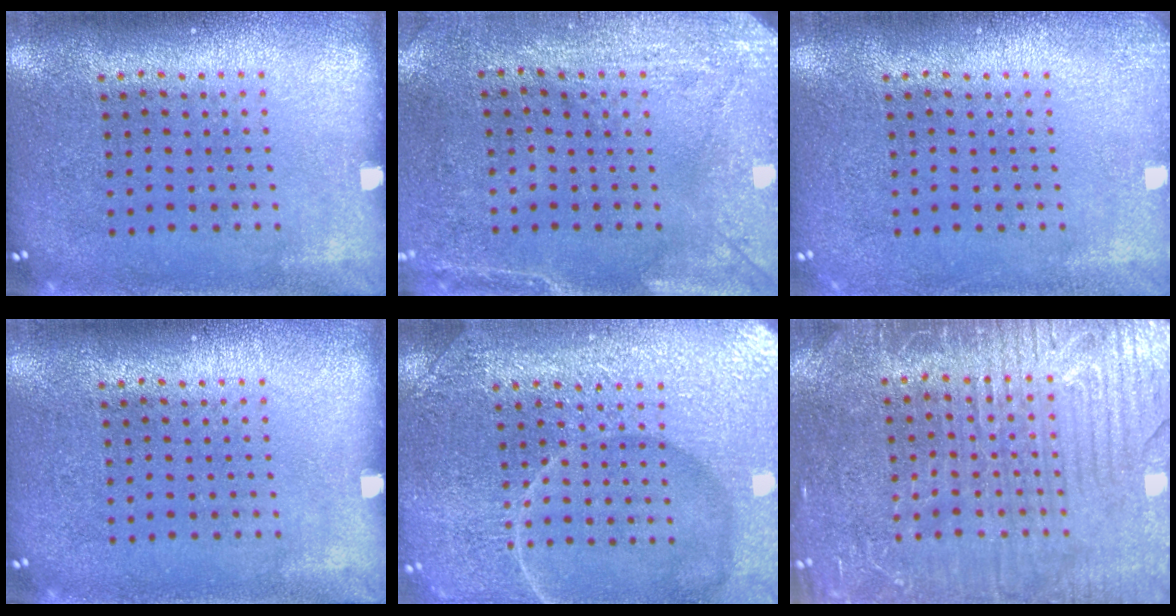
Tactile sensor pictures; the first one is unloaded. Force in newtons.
{"total": 2.9, "press": 2.3, "slide": 1.8}
{"total": 1.1, "press": 1.1, "slide": 0.3}
{"total": 0.0}
{"total": 7.4, "press": 7.4, "slide": 0.9}
{"total": 4.1, "press": 4.0, "slide": 1.1}